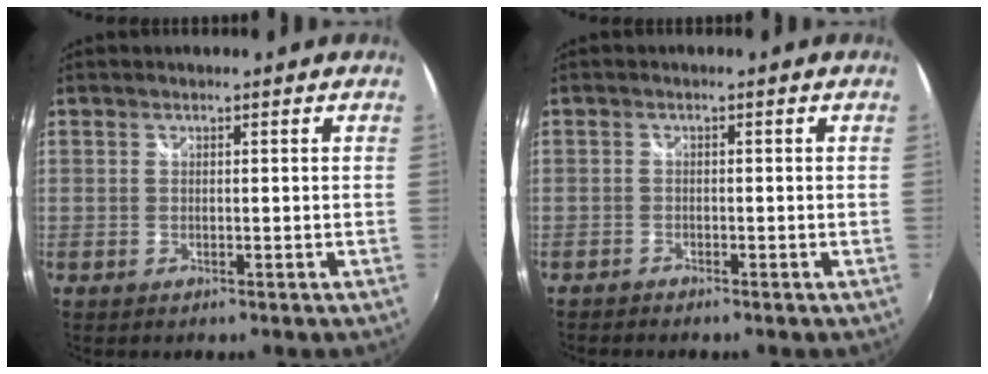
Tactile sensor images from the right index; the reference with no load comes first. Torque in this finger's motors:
{"motor_torque": [-0.03, -0.10, 0.12, 0.01]}